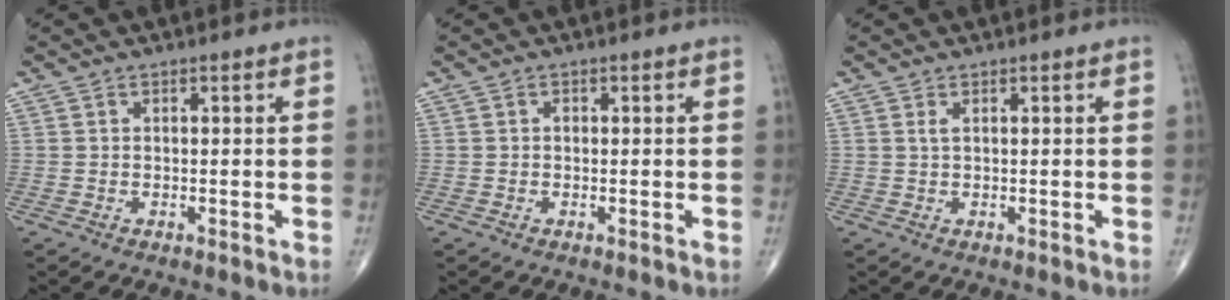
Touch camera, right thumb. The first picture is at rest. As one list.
[{"total": 0.6, "force": [0.0, 0.4, 0.4], "torque": [-0.005, 0.001, 0.000]}, {"total": 0.9, "force": [0.4, 0.2, 0.7], "torque": [-0.018, 0.003, 0.009]}]